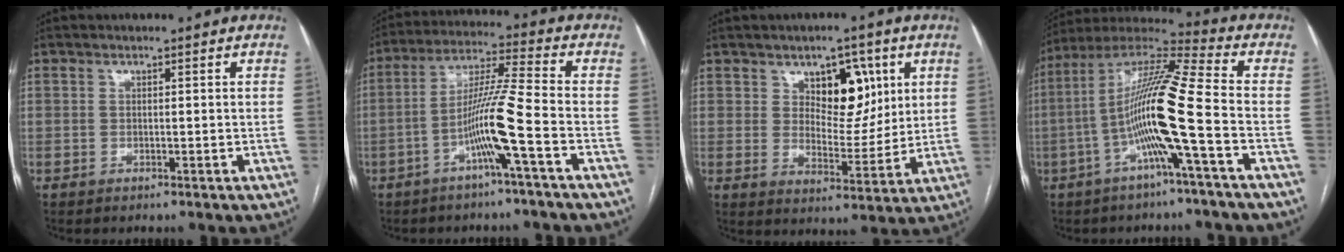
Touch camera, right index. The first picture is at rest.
{"total": 9.9, "force": [-3.9, -1.5, 9.0], "torque": [-0.176, 0.010, -0.075]}
{"total": 8.9, "force": [3.8, 4.8, 6.3], "torque": [-0.087, 0.007, 0.067]}
{"total": 15.1, "force": [-3.8, -0.9, 14.5], "torque": [-0.277, 0.012, -0.083]}